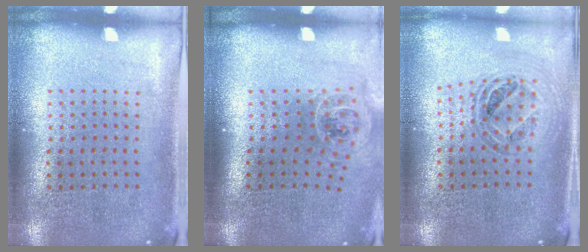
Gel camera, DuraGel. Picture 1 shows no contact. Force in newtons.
{"total": 1.1, "press": 1.0, "slide": 0.5}
{"total": 0.9, "press": 0.9, "slide": 0.1}